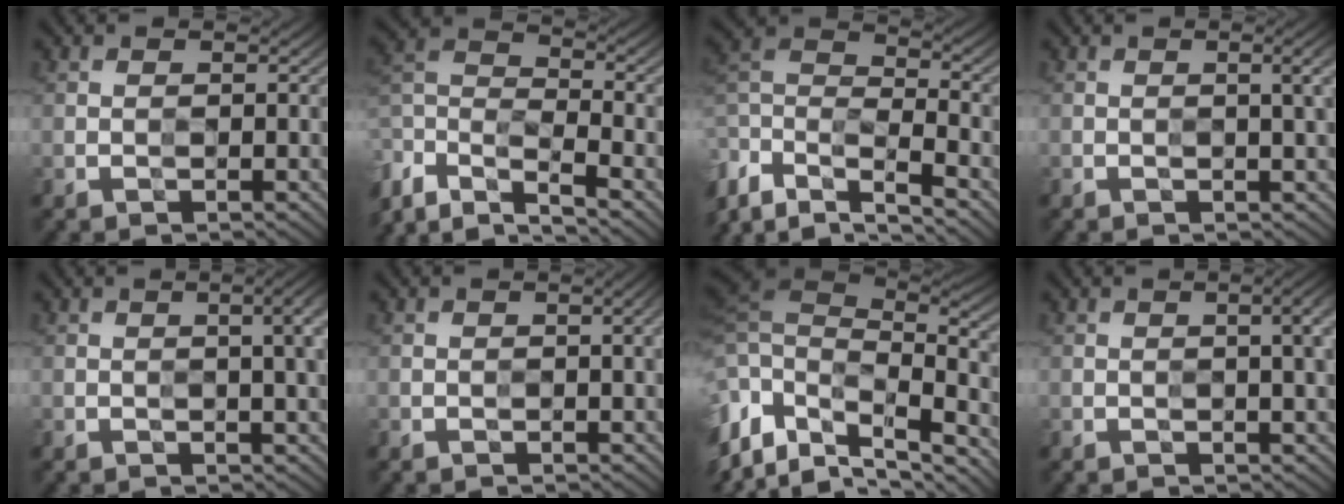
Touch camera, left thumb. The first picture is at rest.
{"total": 10.1, "force": [-7.2, 3.2, 6.3], "torque": [-0.137, -0.009, -0.151]}
{"total": 10.6, "force": [-6.9, 4.0, 6.9], "torque": [-0.153, -0.011, -0.141]}
{"total": 2.8, "force": [0.4, 0.4, 2.8], "torque": [-0.038, 0.006, 0.003]}
{"total": 5.2, "force": [0.6, 1.5, 5.0], "torque": [-0.058, 0.009, 0.007]}
{"total": 2.1, "force": [-0.1, 0.5, 2.1], "torque": [-0.028, 0.001, -0.002]}
{"total": 16.6, "force": [-4.4, 9.4, 12.9], "torque": [-0.282, -0.028, -0.041]}
{"total": 4.3, "force": [0.4, 1.1, 4.1], "torque": [-0.053, 0.008, 0.006]}